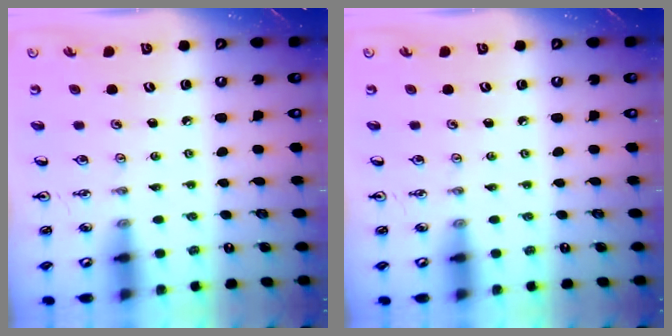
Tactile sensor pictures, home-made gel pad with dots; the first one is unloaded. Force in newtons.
{"total": 0.0}